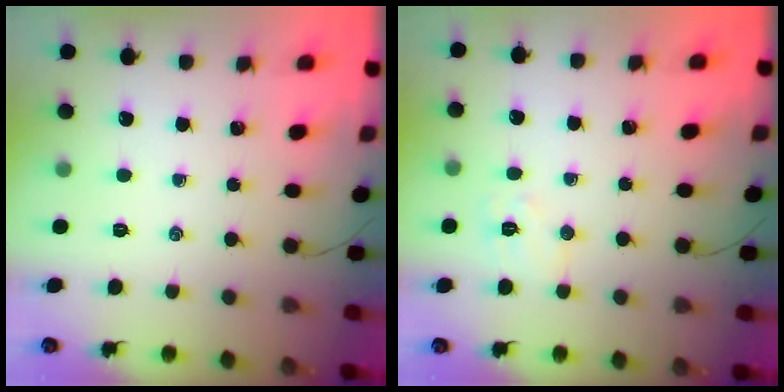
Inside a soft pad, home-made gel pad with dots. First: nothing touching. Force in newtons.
{"total": 6.5, "press": 6.4, "slide": 1.1}